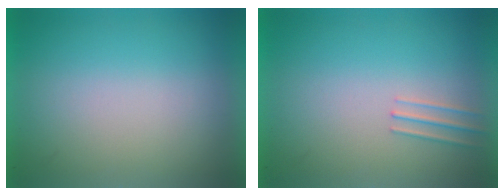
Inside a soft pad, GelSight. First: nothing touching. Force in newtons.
{"total": 1.0}